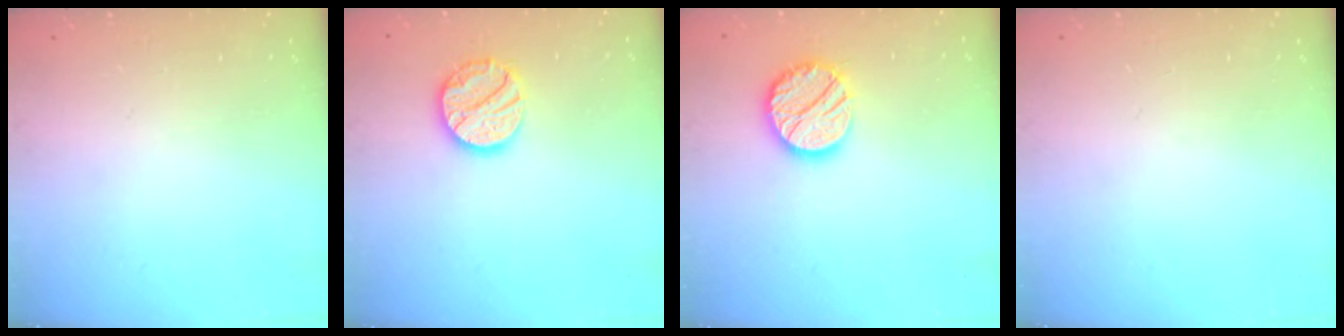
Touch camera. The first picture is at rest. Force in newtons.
{"total": 13.2, "press": 13.1, "slide": 1.0}
{"total": 13.5, "press": 13.5, "slide": 0.6}
{"total": 0.0}